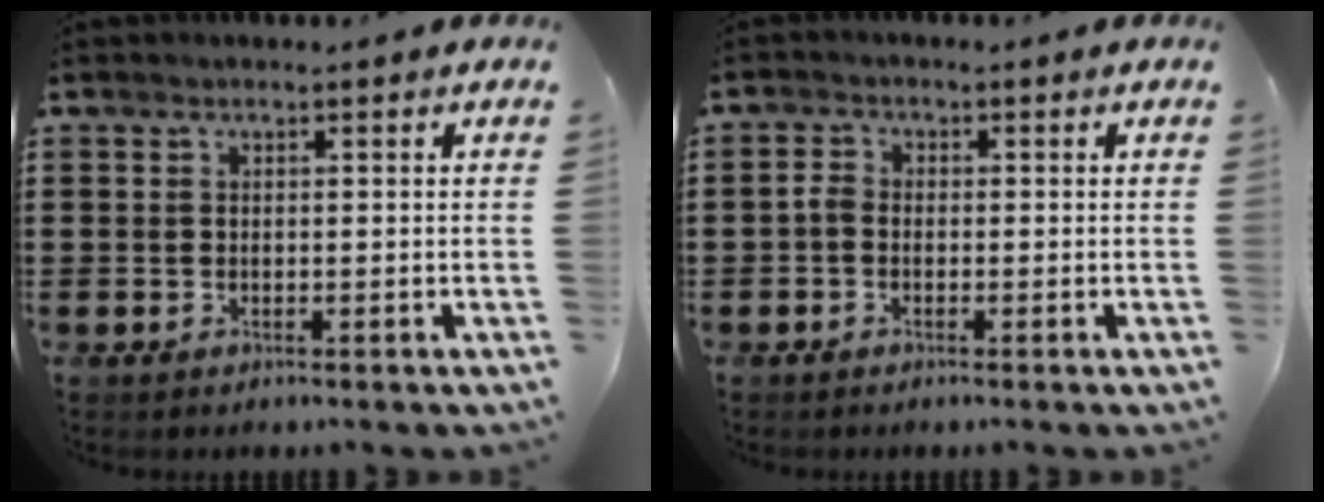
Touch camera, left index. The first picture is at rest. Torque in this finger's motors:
{"motor_torque": [-0.27, 0.54, 0.01, 0.01]}